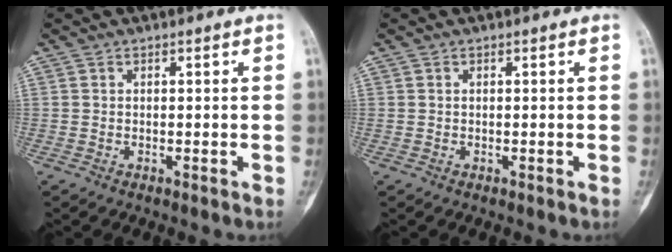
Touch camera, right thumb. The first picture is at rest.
{"total": 0.0}